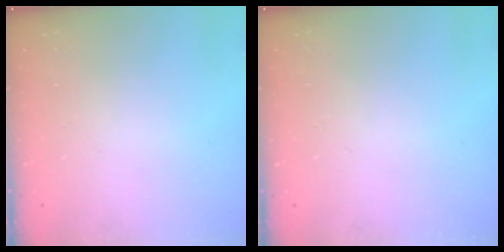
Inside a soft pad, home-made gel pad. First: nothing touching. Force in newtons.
{"total": 0.0}